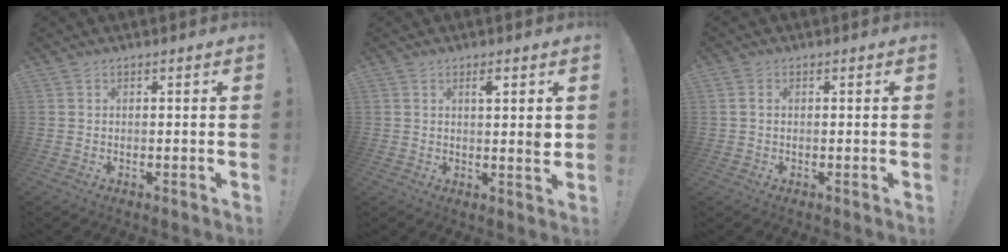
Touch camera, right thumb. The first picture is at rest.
{"total": 3.4, "force": [1.4, 0.4, 3.1], "torque": [-0.038, -0.009, 0.017]}
{"total": 1.4, "force": [0.4, 1.0, 0.8], "torque": [-0.018, 0.005, 0.007]}